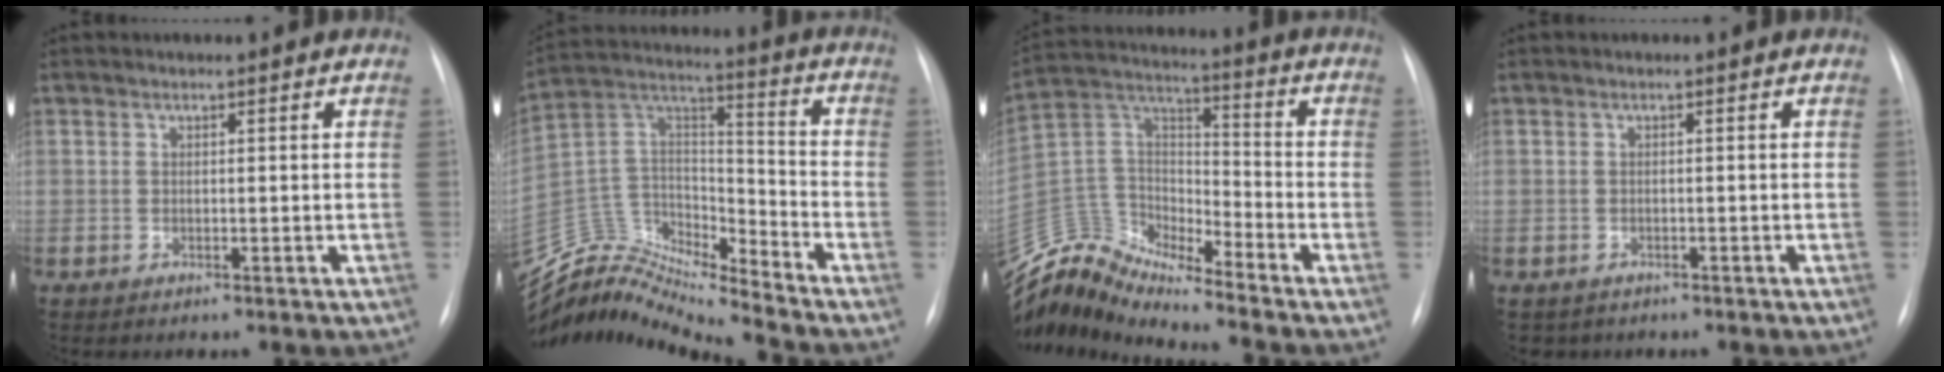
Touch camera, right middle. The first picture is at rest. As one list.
[{"total": 15.3, "force": [-15.2, 0.6, 1.8], "torque": [-0.035, 0.076, -0.284]}, {"total": 11.9, "force": [-11.8, 0.7, 1.1], "torque": [-0.029, 0.068, -0.234]}, {"total": 2.2, "force": [-1.6, 1.5, 0.0], "torque": [-0.004, 0.003, -0.023]}]